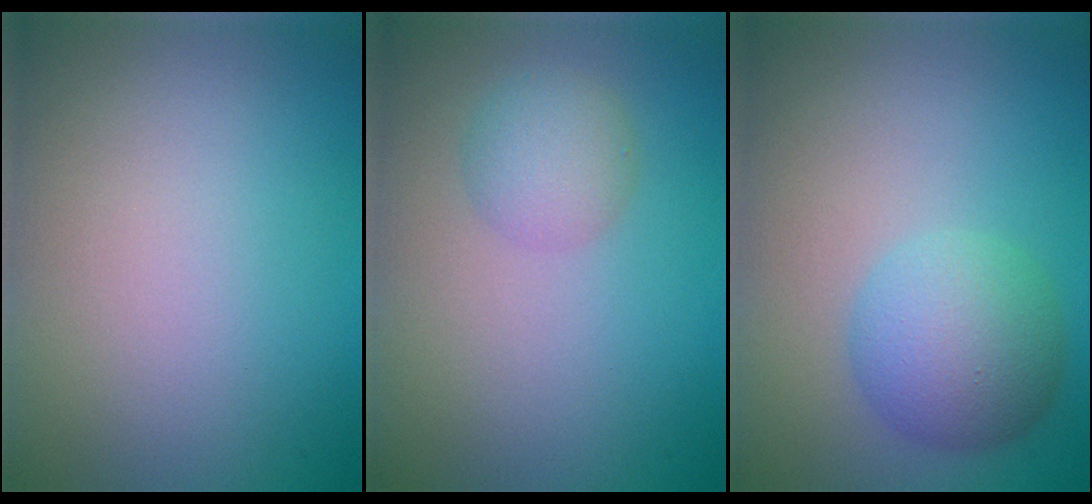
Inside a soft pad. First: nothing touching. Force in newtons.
{"total": 2.4, "press": 2.4, "slide": 0.0}
{"total": 4.7, "press": 4.7, "slide": 0.1}